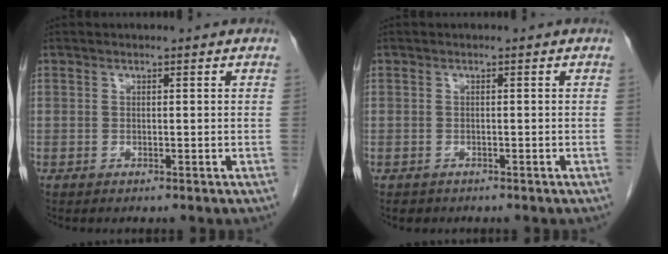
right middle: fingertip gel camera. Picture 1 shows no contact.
{"total": 0.8, "force": [-0.6, 0.6, 0.0], "torque": [-0.012, 0.000, -0.008]}